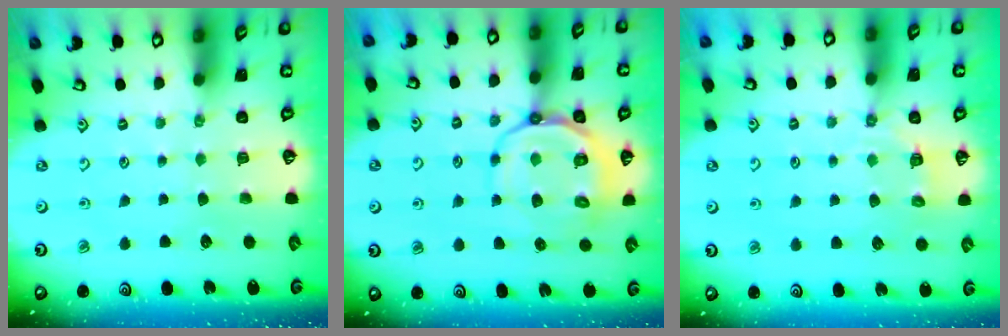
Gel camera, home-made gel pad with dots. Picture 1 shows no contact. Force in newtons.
{"total": 12.1, "press": 12.0, "slide": 2.0}
{"total": 4.6, "press": 4.3, "slide": 1.6}